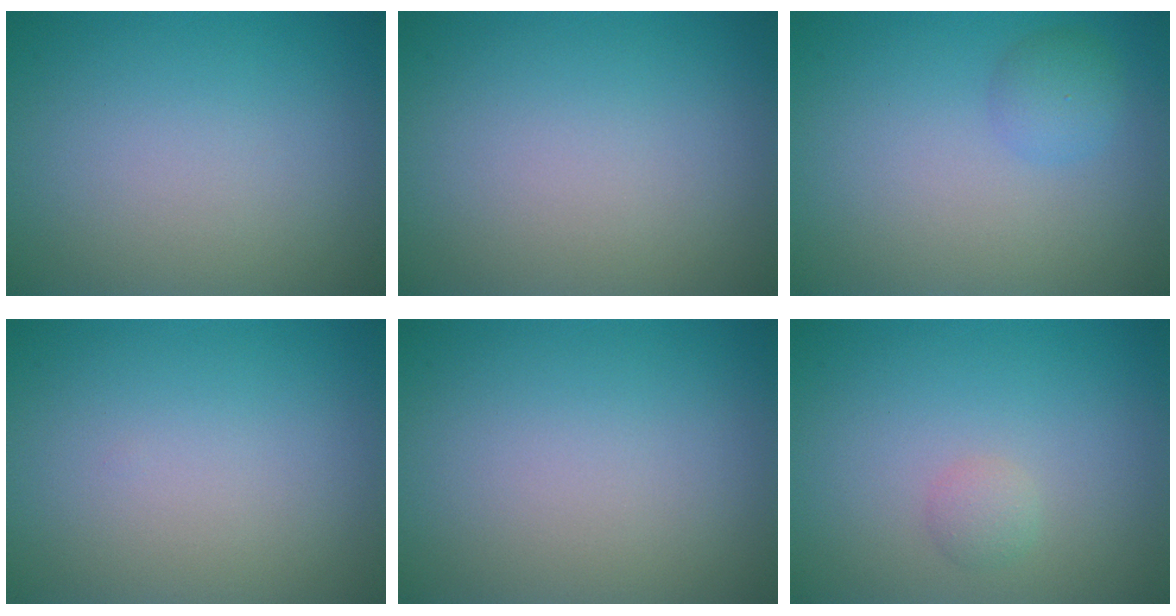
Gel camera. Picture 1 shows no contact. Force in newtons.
{"total": 0.0}
{"total": 1.7, "press": 1.7, "slide": 0.0}
{"total": 0.0}
{"total": 0.0}
{"total": 1.0, "press": 1.0, "slide": 0.0}